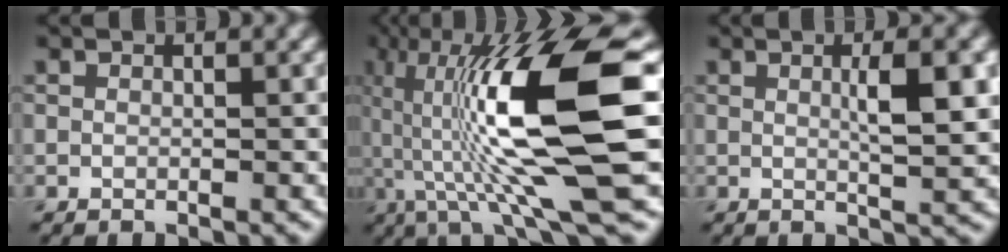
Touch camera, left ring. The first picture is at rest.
{"total": 14.4, "force": [0.2, 2.8, 14.1], "torque": [-0.266, 0.017, 0.008]}
{"total": 4.3, "force": [0.8, 0.8, 4.1], "torque": [-0.063, 0.004, 0.012]}